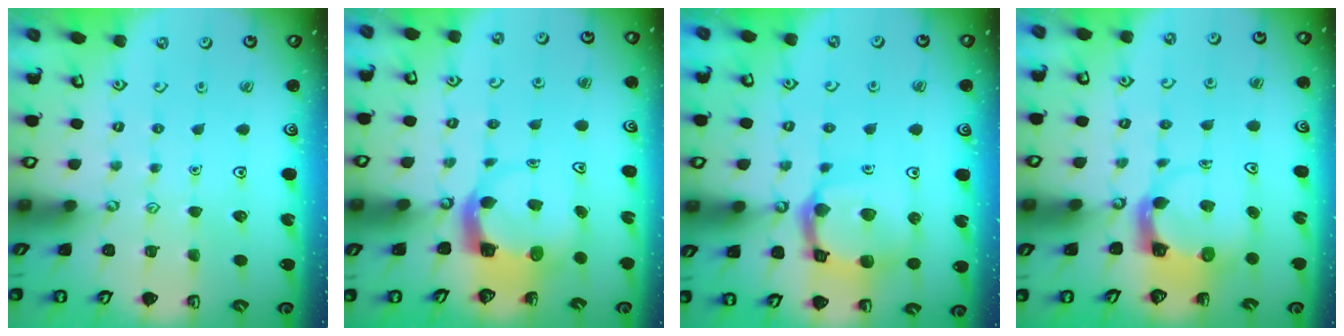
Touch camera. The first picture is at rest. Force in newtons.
{"total": 5.3, "press": 5.3, "slide": 0.6}
{"total": 14.9, "press": 14.8, "slide": 1.6}
{"total": 4.0, "press": 4.0, "slide": 0.5}